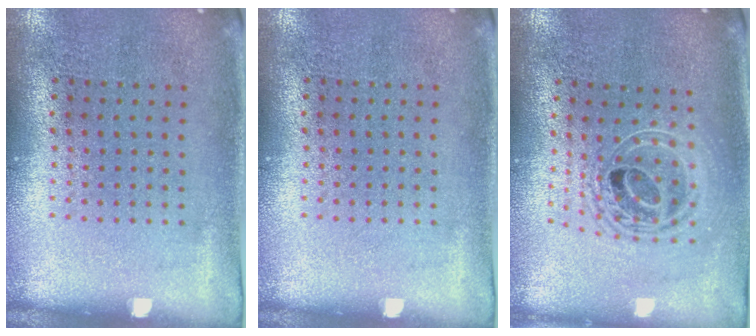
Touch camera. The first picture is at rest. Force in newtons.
{"total": 0.0}
{"total": 2.0, "press": 1.5, "slide": 1.3}